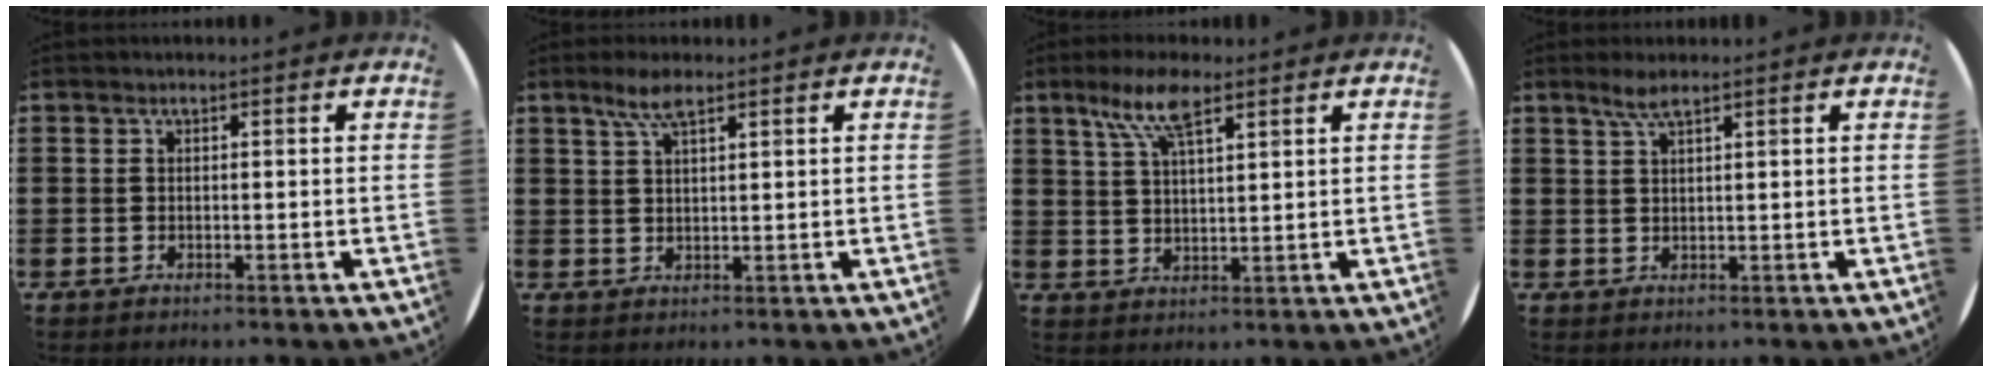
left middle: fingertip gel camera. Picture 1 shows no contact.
{"total": 3.7, "force": [2.5, 0.9, 2.6], "torque": [-0.055, 0.006, 0.044]}
{"total": 7.2, "force": [4.7, 2.1, 5.0], "torque": [-0.100, 0.003, 0.081]}
{"total": 2.4, "force": [1.7, 0.3, 1.7], "torque": [-0.035, 0.005, 0.030]}